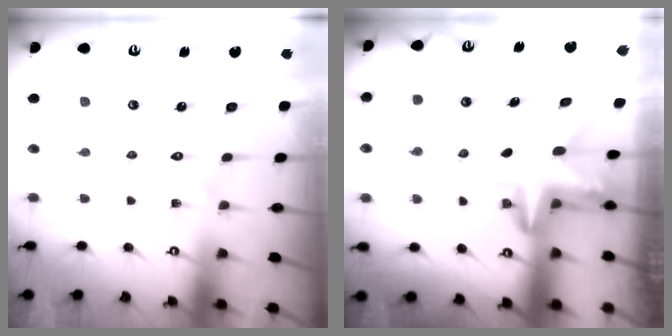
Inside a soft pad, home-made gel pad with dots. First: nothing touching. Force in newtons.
{"total": 2.9, "press": 2.9, "slide": 0.2}